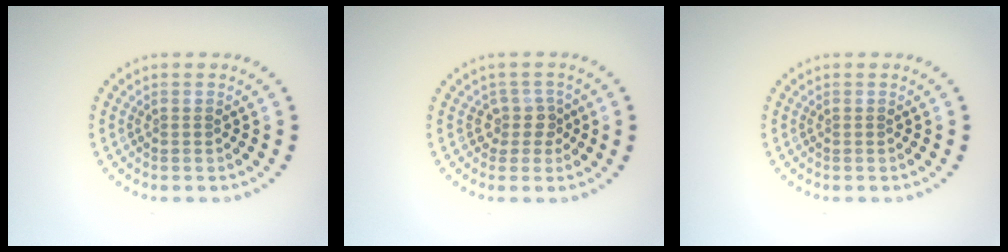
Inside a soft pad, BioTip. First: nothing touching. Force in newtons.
{"total": 1.8, "press": 1.3, "slide": 1.3}
{"total": 0.0}